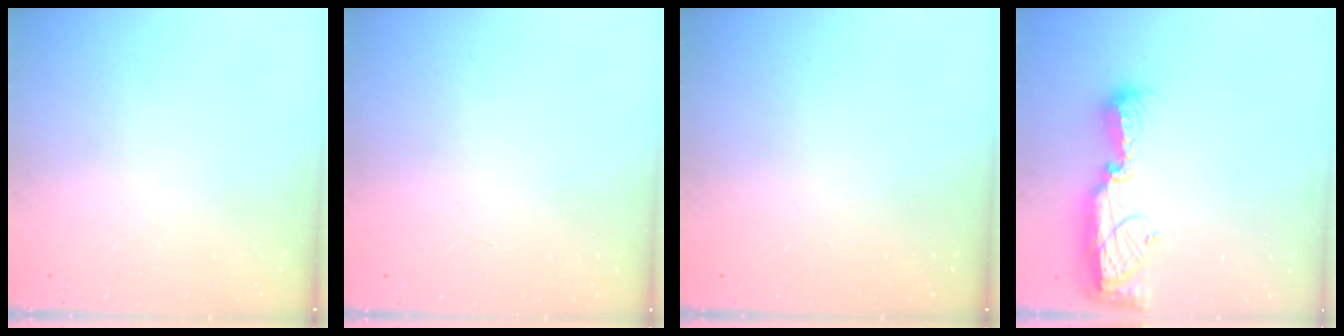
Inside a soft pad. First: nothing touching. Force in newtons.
{"total": 0.9, "press": 0.9, "slide": 0.0}
{"total": 0.0}
{"total": 13.3, "press": 12.2, "slide": 5.5}